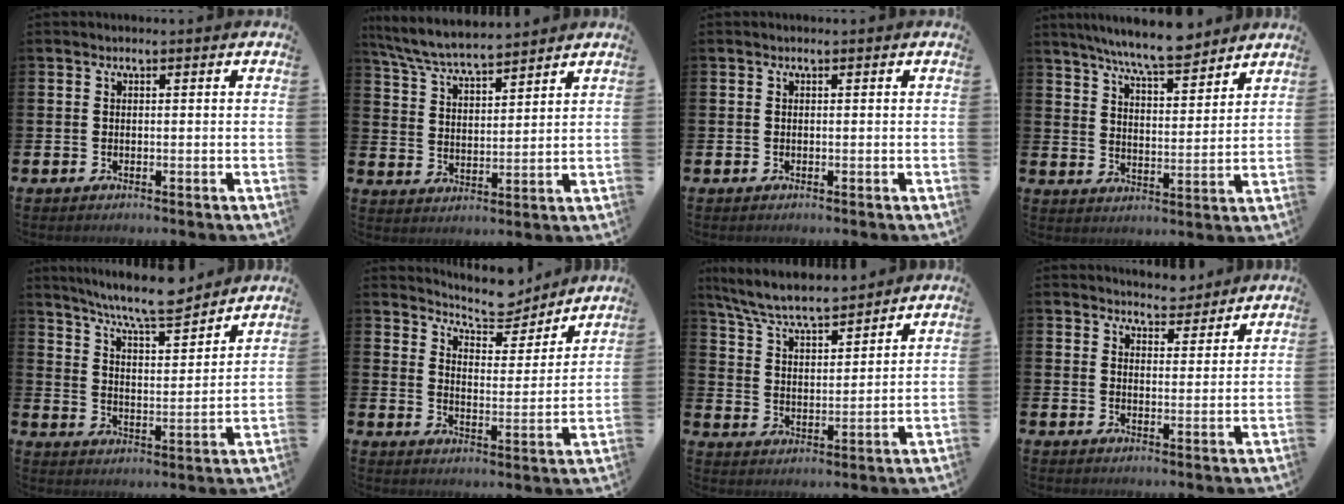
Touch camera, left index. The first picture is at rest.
{"total": 6.7, "force": [6.4, 0.6, 1.9], "torque": [-0.065, -0.032, 0.115]}
{"total": 0.0}
{"total": 8.0, "force": [7.5, 0.4, 2.7], "torque": [-0.073, -0.036, 0.135]}
{"total": 8.5, "force": [8.0, 0.3, 2.9], "torque": [-0.079, -0.050, 0.142]}
{"total": 7.2, "force": [6.8, 1.9, 1.3], "torque": [-0.044, -0.047, 0.119]}
{"total": 7.3, "force": [6.8, 0.8, 2.4], "torque": [-0.077, -0.038, 0.120]}
{"total": 4.7, "force": [4.5, 1.0, -0.3], "torque": [0.000, -0.028, 0.083]}